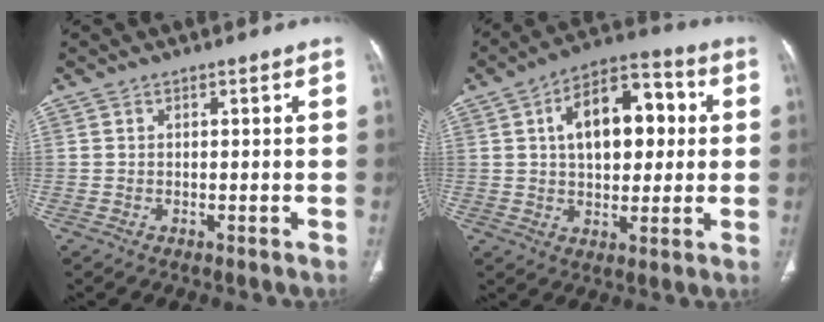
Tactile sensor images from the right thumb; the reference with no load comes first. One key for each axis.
{"total": 15.4, "fx": 2.9, "fy": 8.8, "fz": 12.2, "tx": -0.158, "ty": 0.020, "tz": 0.041}